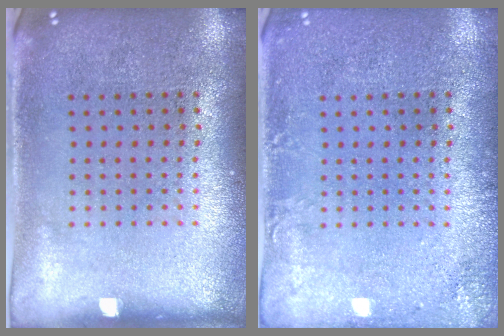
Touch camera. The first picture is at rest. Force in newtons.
{"total": 1.6, "press": 1.6, "slide": 0.1}